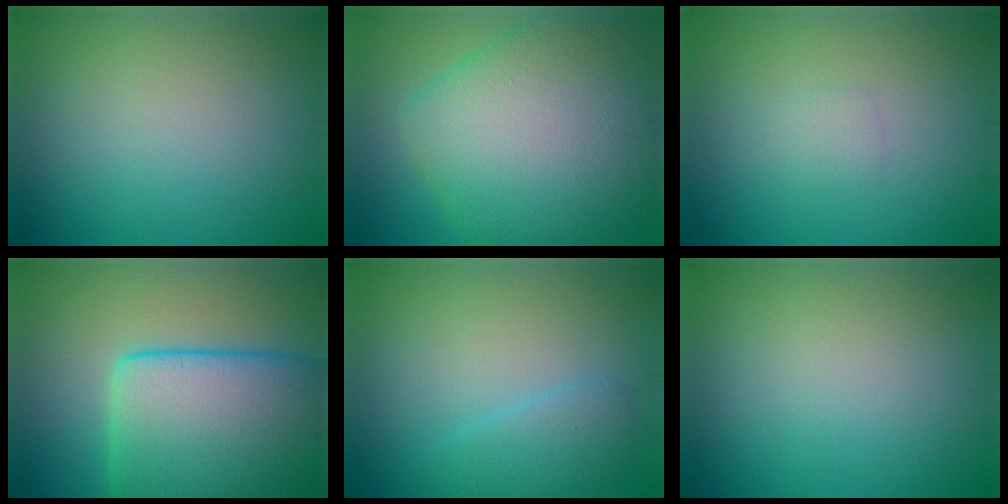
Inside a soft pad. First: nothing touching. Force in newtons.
{"total": 12.7, "press": 12.7, "slide": 0.2}
{"total": 0.9, "press": 0.9, "slide": 0.1}
{"total": 14.6, "press": 14.6, "slide": 0.1}
{"total": 2.3, "press": 2.3, "slide": 0.0}
{"total": 0.0}